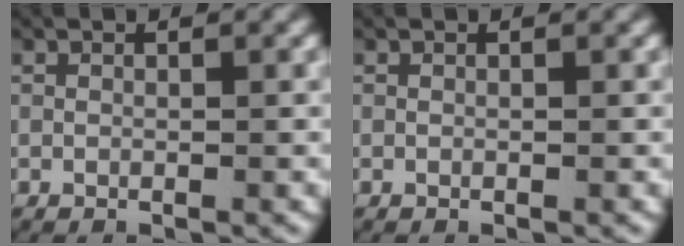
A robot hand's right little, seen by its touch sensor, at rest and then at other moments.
{"total": 0.0}